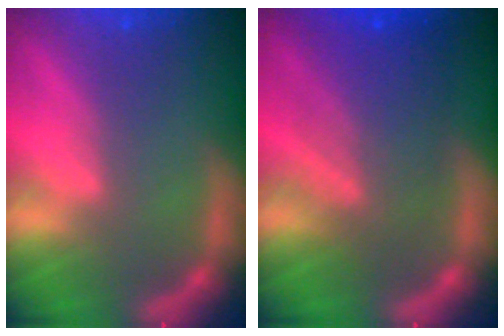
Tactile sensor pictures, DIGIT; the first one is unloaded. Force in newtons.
{"total": 7.5}